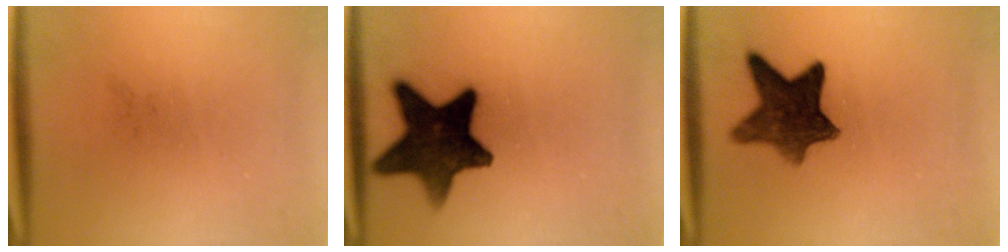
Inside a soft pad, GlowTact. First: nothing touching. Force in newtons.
{"total": 14.5}
{"total": 9.9}